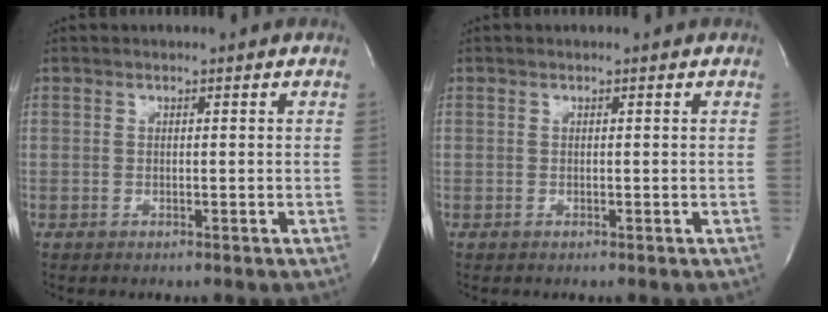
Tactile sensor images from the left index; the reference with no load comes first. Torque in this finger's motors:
{"motor_torque": [0.00, 0.00, 0.00, -0.01]}